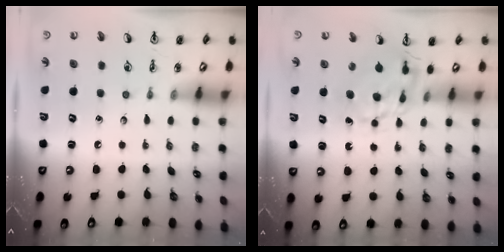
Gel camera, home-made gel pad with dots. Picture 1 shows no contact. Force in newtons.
{"total": 6.7, "press": 6.7, "slide": 0.6}